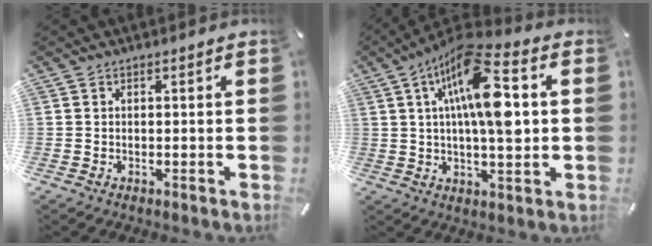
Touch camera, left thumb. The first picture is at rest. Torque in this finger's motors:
{"motor_torque": [2.41, 2.60, 1.59, -1.17, 0.29]}